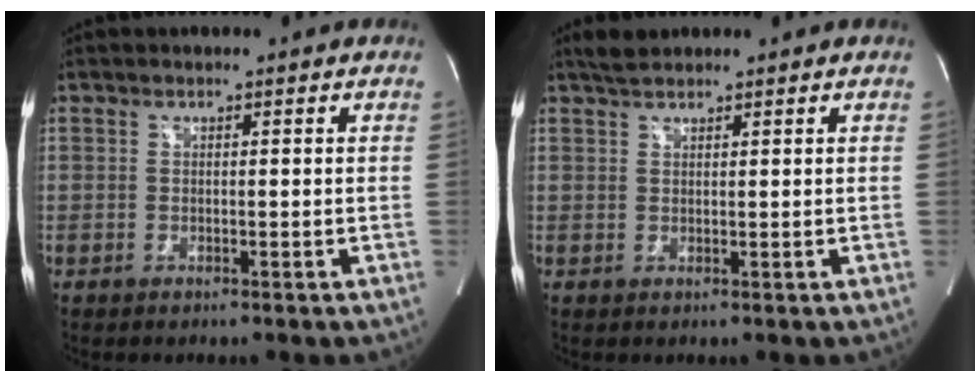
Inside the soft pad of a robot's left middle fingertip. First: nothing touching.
{"total": 2.4, "force": [2.2, 0.7, 0.8], "torque": [-0.023, 0.013, 0.042]}